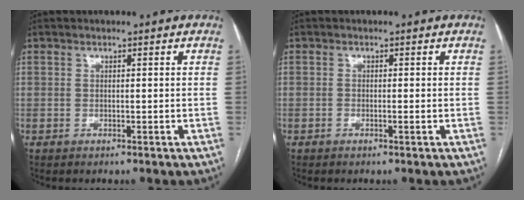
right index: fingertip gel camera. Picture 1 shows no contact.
{"total": 0.6, "force": [-0.2, 0.0, 0.5], "torque": [-0.011, 0.002, -0.002]}